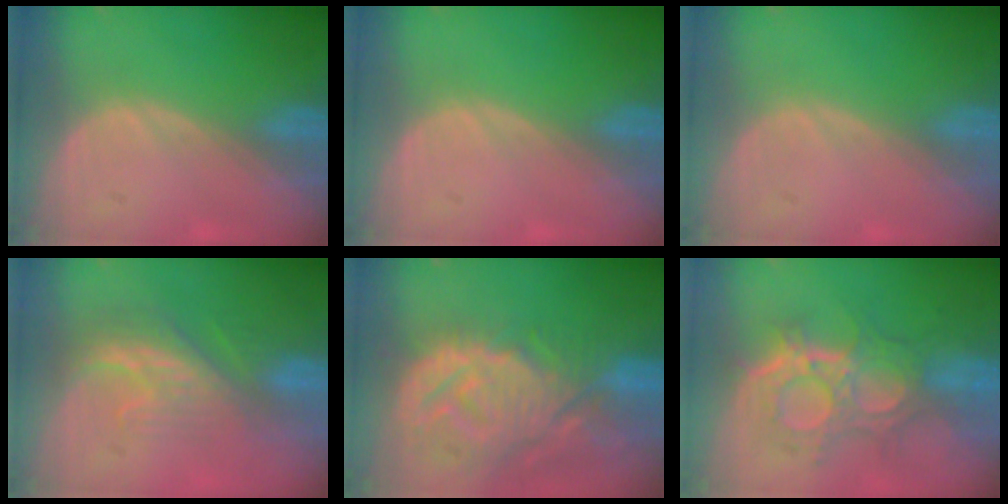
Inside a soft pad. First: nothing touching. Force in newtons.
{"total": 0.0}
{"total": 0.0}
{"total": 8.2, "press": 7.2, "slide": 4.0}
{"total": 14.1, "press": 12.2, "slide": 7.1}
{"total": 9.9, "press": 9.6, "slide": 2.6}